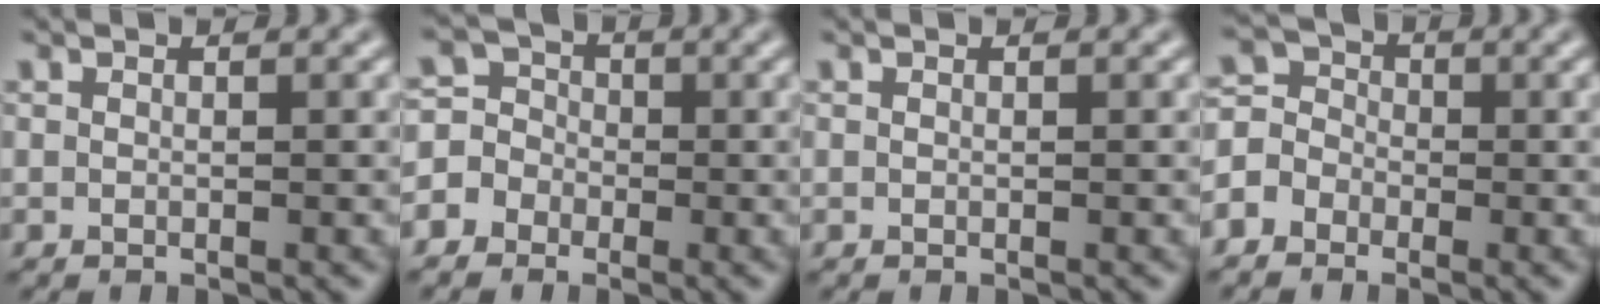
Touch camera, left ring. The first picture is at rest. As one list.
[{"total": 5.3, "force": [-2.7, 4.5, 0.9], "torque": [-0.001, 0.008, -0.065]}, {"total": 0.0}, {"total": 4.3, "force": [-2.3, 3.5, 1.2], "torque": [-0.010, 0.006, -0.047]}]